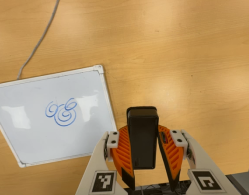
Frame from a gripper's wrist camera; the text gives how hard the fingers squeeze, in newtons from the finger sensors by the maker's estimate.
{"total": 8.3, "left": 6.8, "right": 9.8}